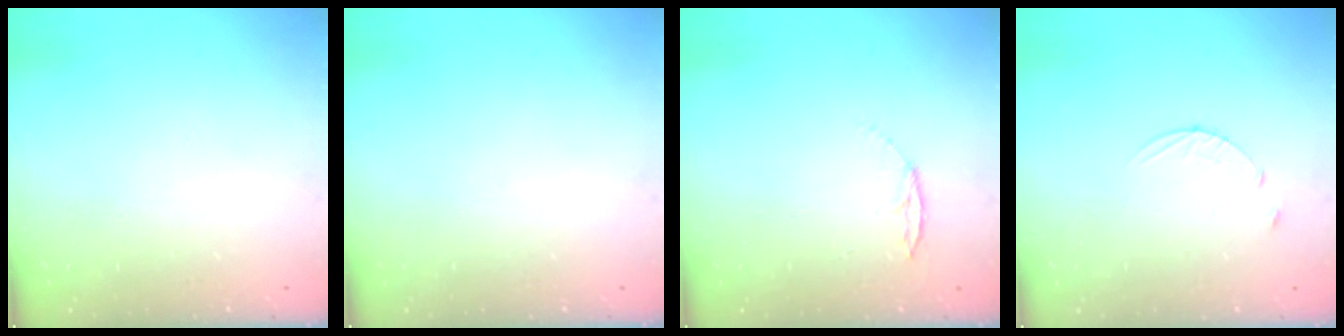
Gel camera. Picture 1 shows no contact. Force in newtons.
{"total": 0.0}
{"total": 4.4, "press": 4.4, "slide": 0.5}
{"total": 4.9, "press": 4.9, "slide": 0.6}